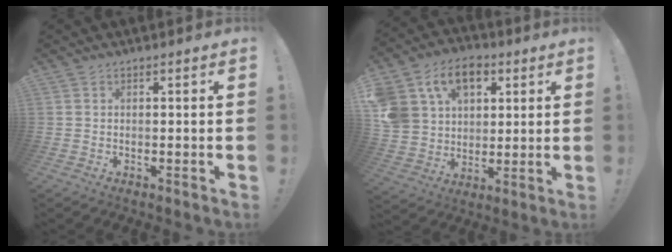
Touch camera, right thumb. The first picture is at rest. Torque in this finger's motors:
{"motor_torque": [0.27, 0.44, 0.95, 0.63, 0.23]}